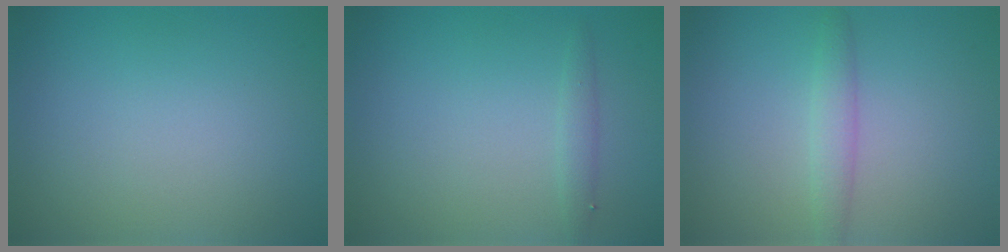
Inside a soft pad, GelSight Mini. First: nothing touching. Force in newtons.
{"total": 1.0, "press": 1.0, "slide": 0.1}
{"total": 1.8, "press": 1.8, "slide": 0.1}